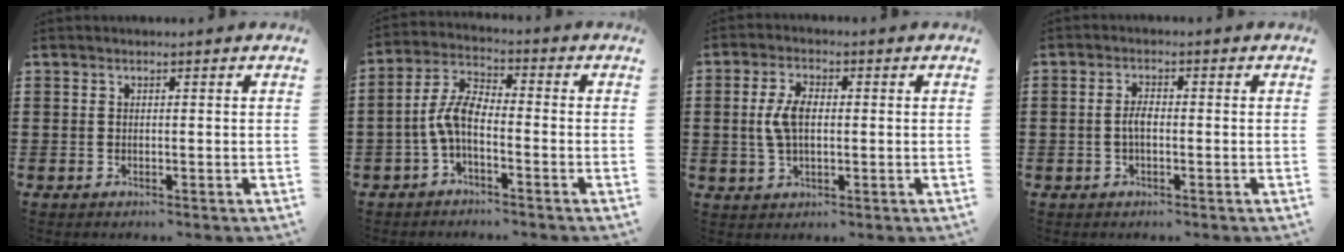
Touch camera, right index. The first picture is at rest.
{"total": 6.0, "force": [-2.2, 2.2, 5.1], "torque": [-0.125, -0.004, -0.048]}
{"total": 5.4, "force": [0.3, 2.8, 4.6], "torque": [-0.109, 0.005, -0.001]}
{"total": 2.4, "force": [-0.5, 0.9, 2.1], "torque": [-0.048, 0.000, -0.012]}